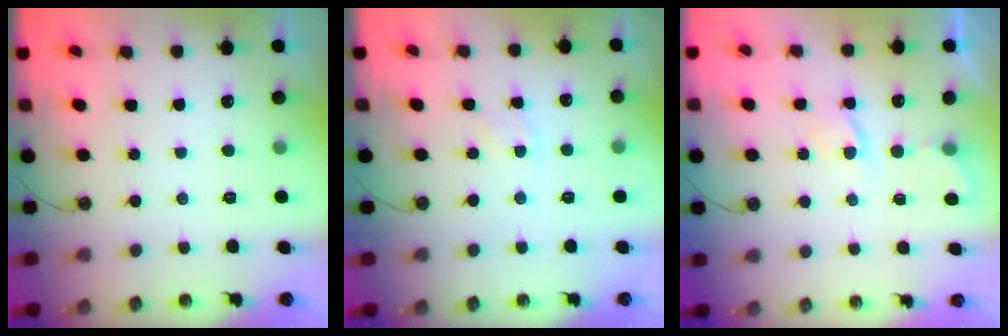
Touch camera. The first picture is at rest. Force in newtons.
{"total": 3.9, "press": 3.8, "slide": 0.5}
{"total": 3.3, "press": 3.3, "slide": 0.6}